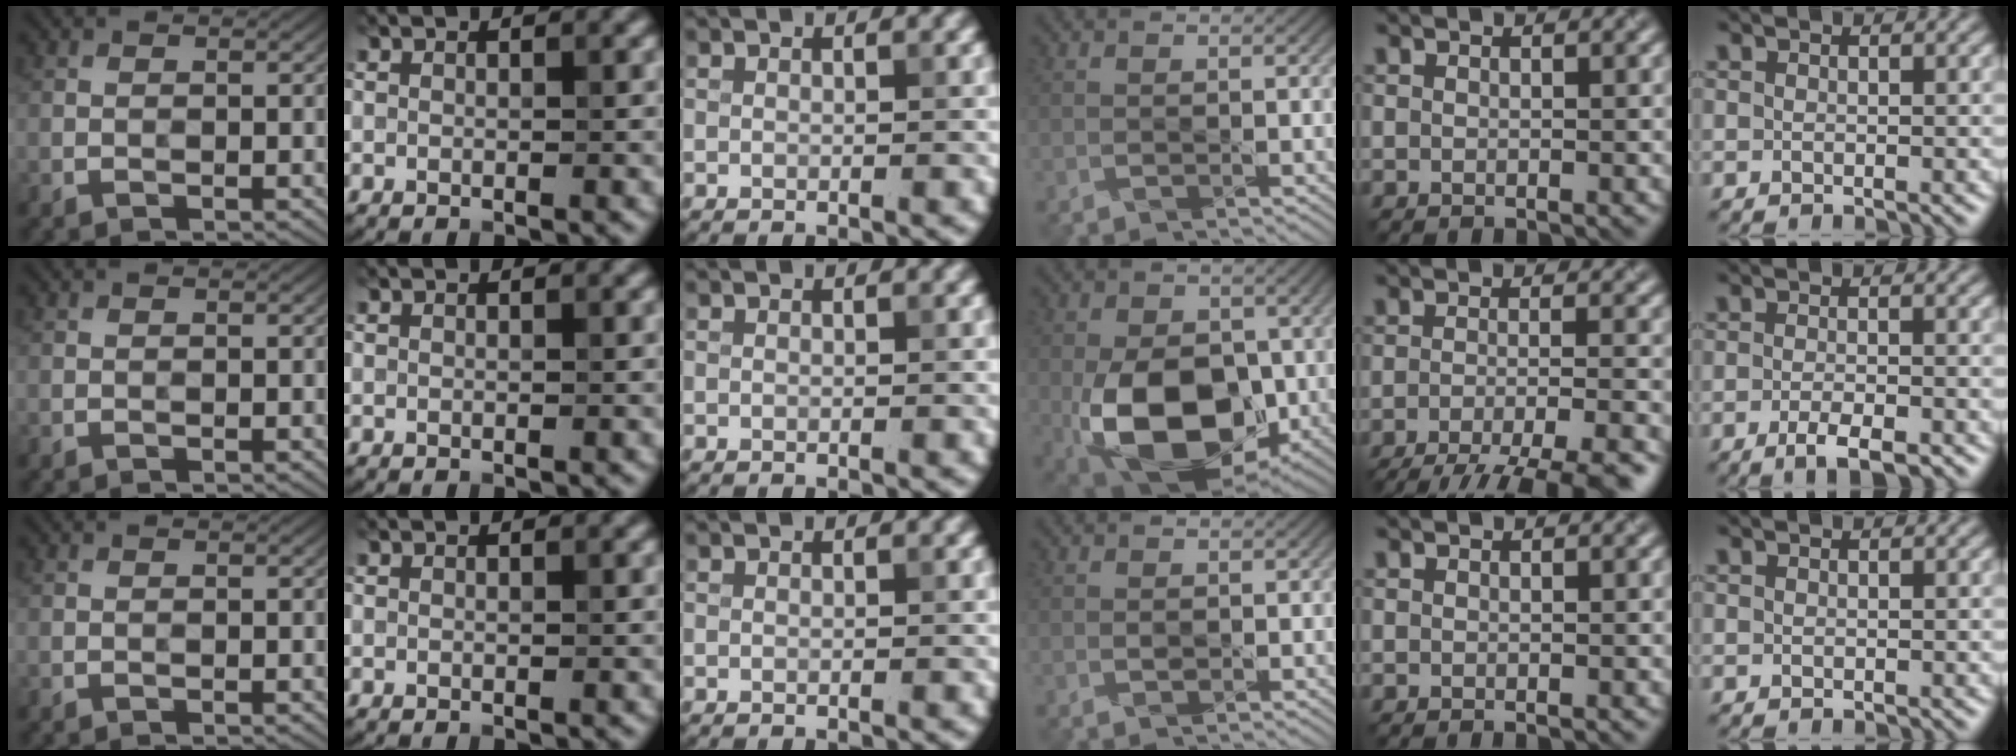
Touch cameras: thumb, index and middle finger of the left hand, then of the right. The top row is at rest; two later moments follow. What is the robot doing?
{"motion": "pour", "object": "bowl"}